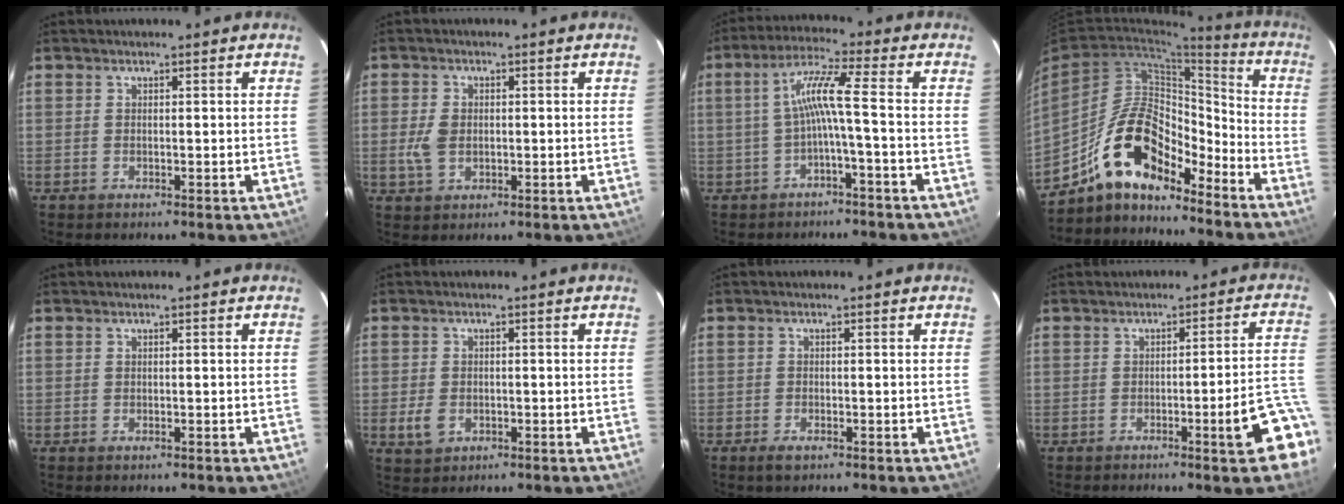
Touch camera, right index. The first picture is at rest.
{"total": 4.5, "force": [-0.5, 3.2, 3.1], "torque": [-0.068, 0.002, -0.005]}
{"total": 6.4, "force": [-1.7, -0.7, 6.1], "torque": [-0.137, 0.012, -0.026]}
{"total": 14.8, "force": [-11.5, 5.7, 7.4], "torque": [-0.139, 0.031, -0.203]}
{"total": 0.5, "force": [-0.4, 0.3, 0.2], "torque": [-0.004, -0.004, -0.004]}
{"total": 3.7, "force": [-1.0, 3.0, 1.9], "torque": [-0.046, -0.002, -0.012]}
{"total": 2.0, "force": [-1.3, 0.9, 1.3], "torque": [-0.030, -0.005, -0.025]}
{"total": 8.2, "force": [-3.7, -0.5, 7.3], "torque": [-0.071, 0.004, -0.043]}